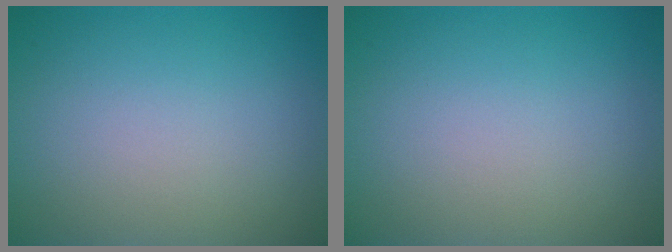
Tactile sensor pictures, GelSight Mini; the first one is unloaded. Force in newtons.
{"total": 0.0}